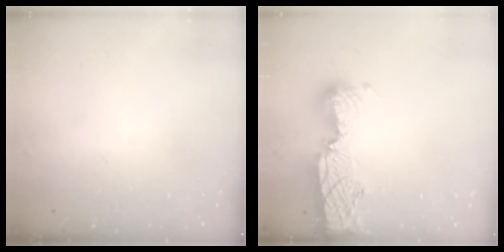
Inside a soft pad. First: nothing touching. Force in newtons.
{"total": 13.4, "press": 13.3, "slide": 1.0}